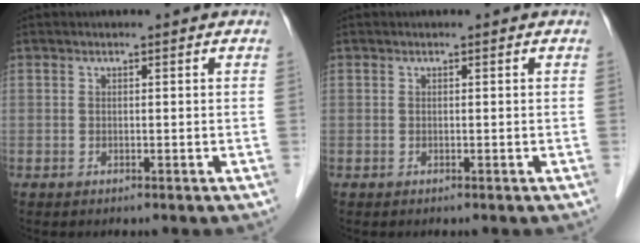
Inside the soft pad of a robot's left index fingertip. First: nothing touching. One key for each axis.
{"total": 0.0}